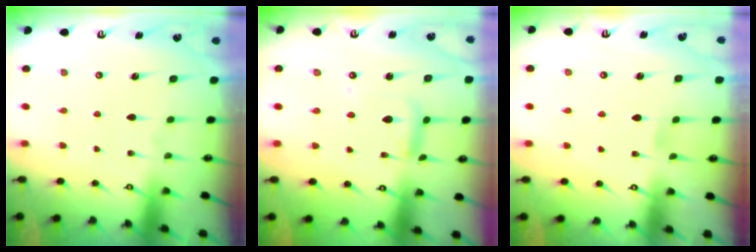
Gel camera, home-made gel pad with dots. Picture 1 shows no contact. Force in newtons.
{"total": 9.2, "press": 9.1, "slide": 0.7}
{"total": 2.9, "press": 2.9, "slide": 0.5}